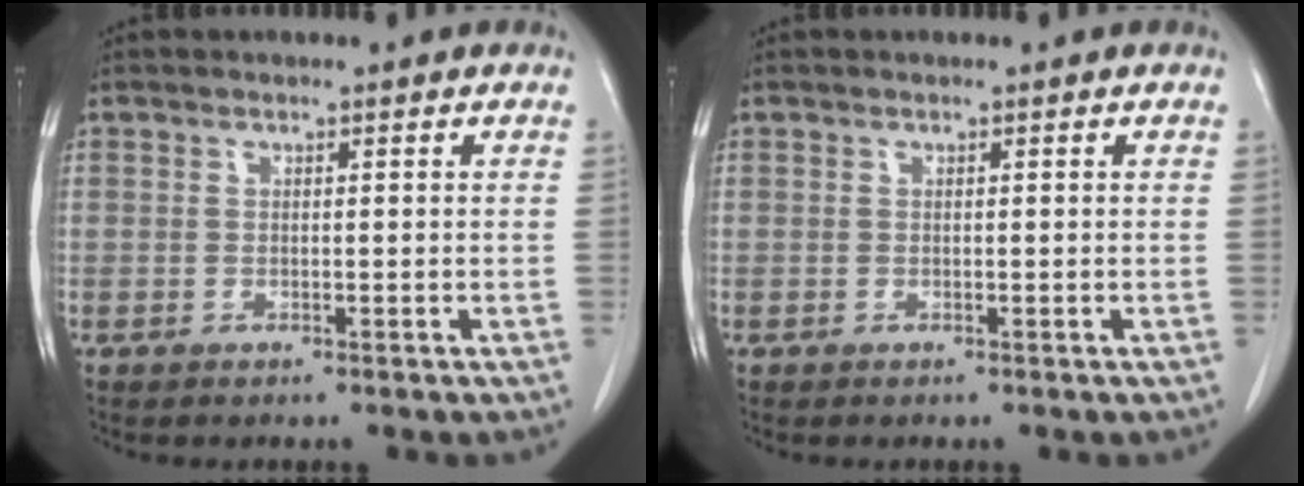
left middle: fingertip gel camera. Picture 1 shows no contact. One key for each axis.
{"total": 0.0}